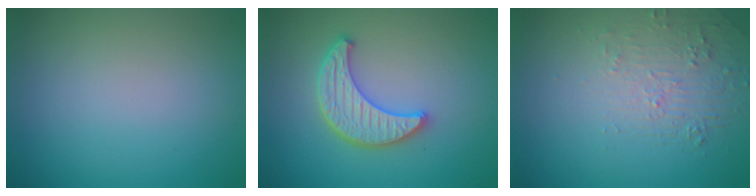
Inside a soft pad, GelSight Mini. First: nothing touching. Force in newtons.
{"total": 4.1, "press": 3.7, "slide": 1.8}
{"total": 2.1, "press": 0.9, "slide": 1.9}